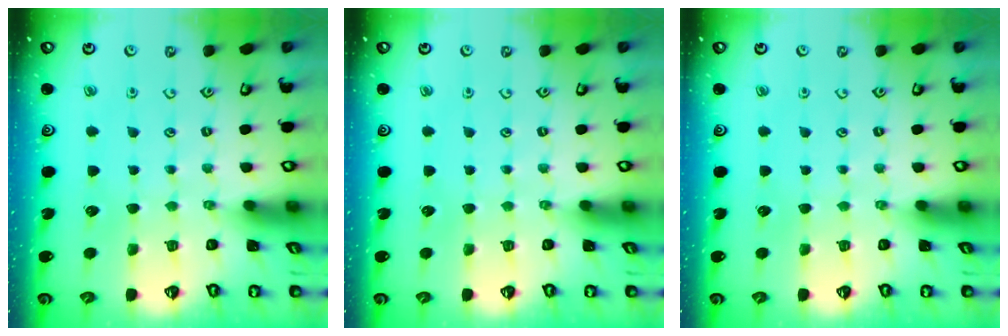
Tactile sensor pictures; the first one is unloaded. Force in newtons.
{"total": 0.0}
{"total": 0.0}